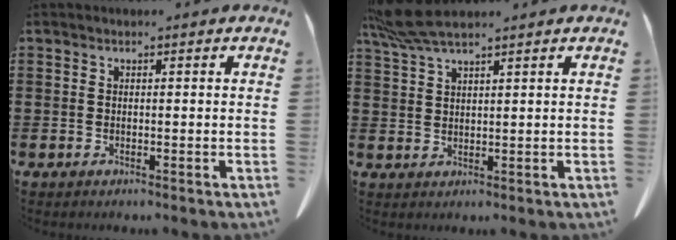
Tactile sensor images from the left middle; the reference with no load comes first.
{"total": 5.7, "force": [4.6, 0.5, 3.4], "torque": [-0.078, -0.006, 0.087]}